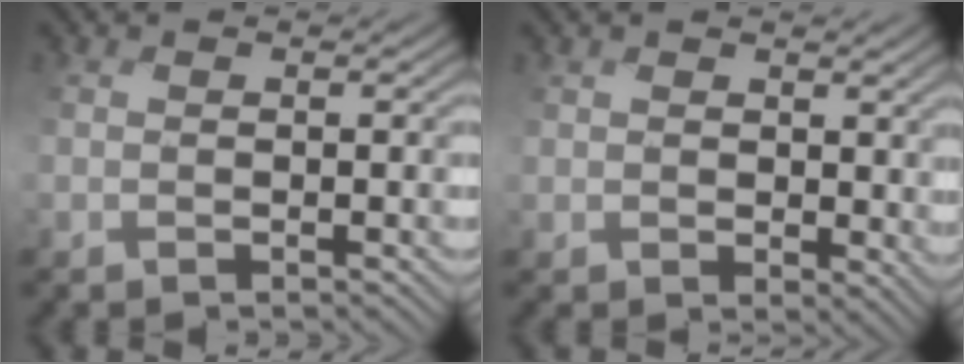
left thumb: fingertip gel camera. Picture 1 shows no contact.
{"total": 2.2, "force": [1.4, 1.5, 0.8], "torque": [-0.036, -0.006, 0.023]}